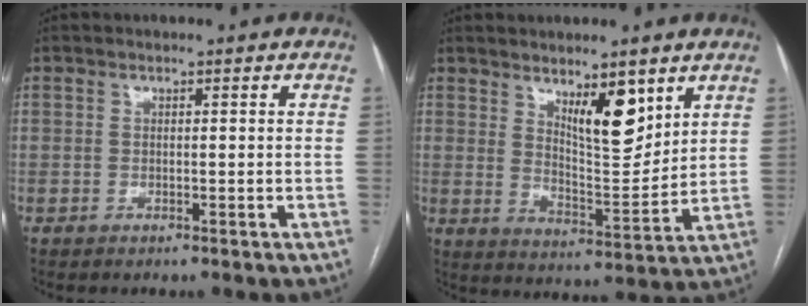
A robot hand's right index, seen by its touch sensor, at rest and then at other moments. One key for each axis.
{"total": 9.0, "fx": 5.3, "fy": 2.6, "fz": 6.8, "tx": -0.115, "ty": -0.013, "tz": 0.094}